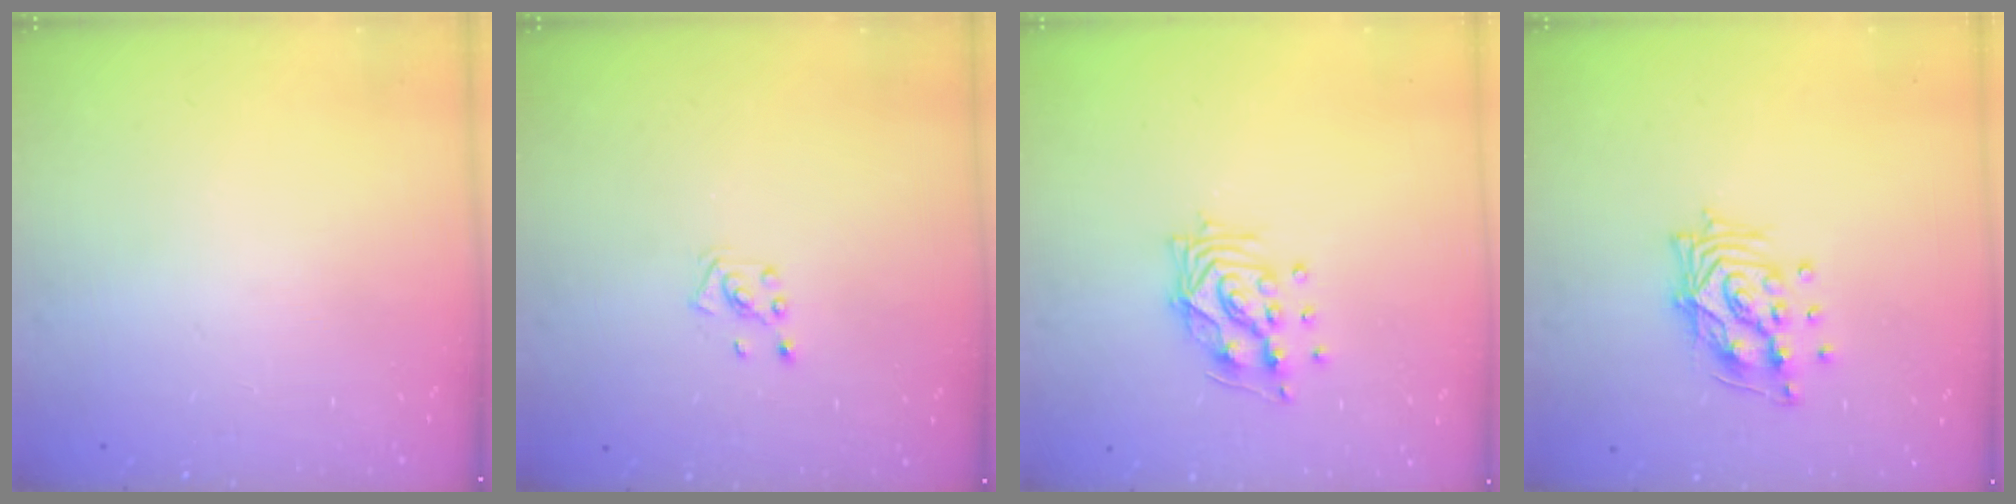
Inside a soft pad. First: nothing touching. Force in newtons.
{"total": 2.1, "press": 2.0, "slide": 0.3}
{"total": 11.0, "press": 11.0, "slide": 0.9}
{"total": 12.6, "press": 12.5, "slide": 1.3}